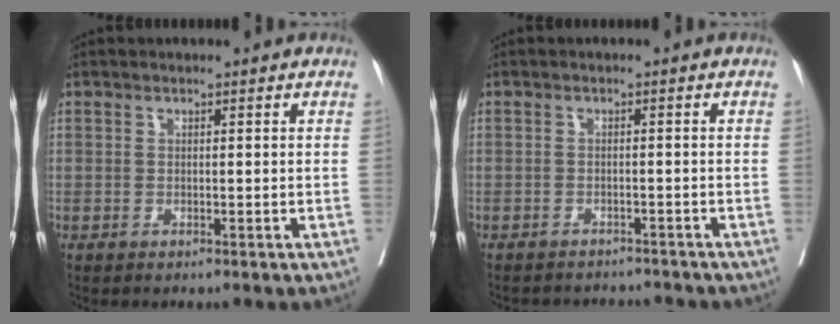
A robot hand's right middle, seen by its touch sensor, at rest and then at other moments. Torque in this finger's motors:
{"motor_torque": [0.33, -0.52, 0.04, 0.03]}